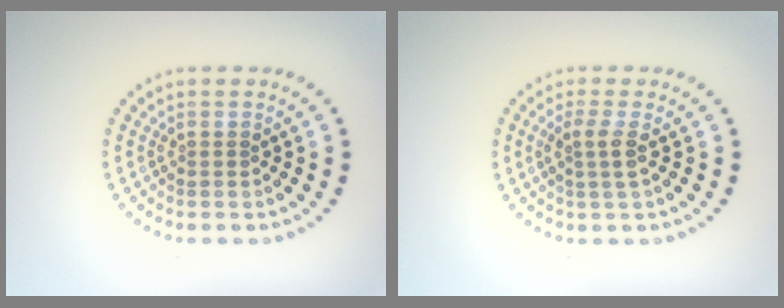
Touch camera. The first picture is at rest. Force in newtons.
{"total": 1.9, "press": 1.6, "slide": 1.0}